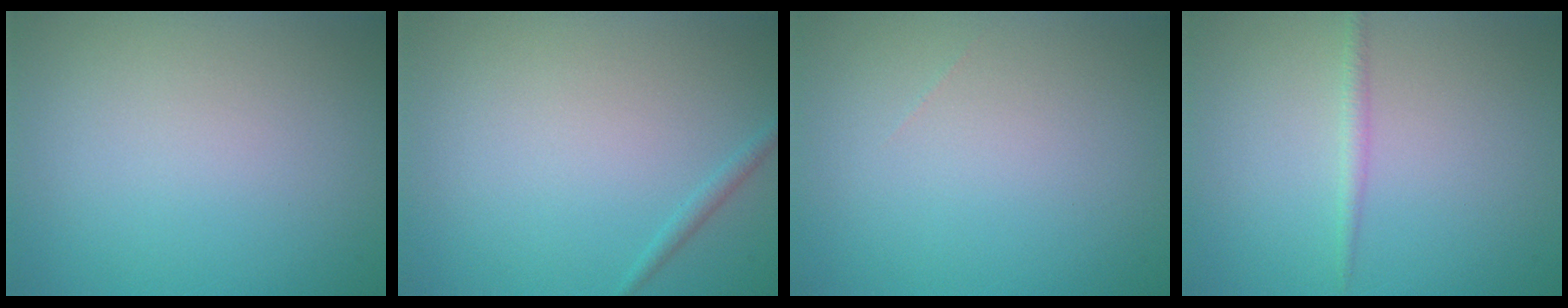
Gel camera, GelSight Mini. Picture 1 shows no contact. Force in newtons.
{"total": 0.8, "press": 0.8, "slide": 0.0}
{"total": 0.0}
{"total": 1.0, "press": 1.0, "slide": 0.0}